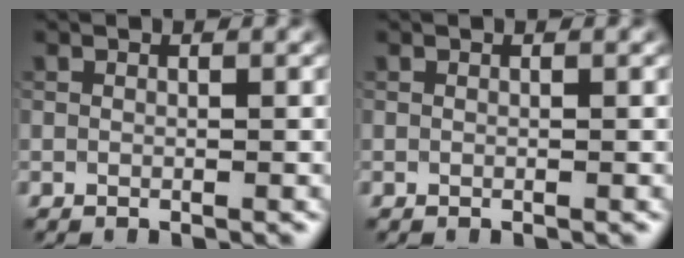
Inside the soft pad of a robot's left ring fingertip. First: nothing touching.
{"total": 0.0}